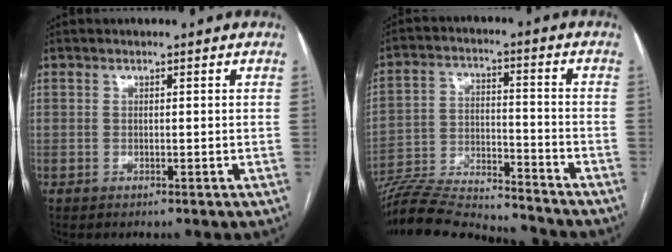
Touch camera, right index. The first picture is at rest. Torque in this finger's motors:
{"motor_torque": [-0.45, -0.57, -1.05, -0.21]}